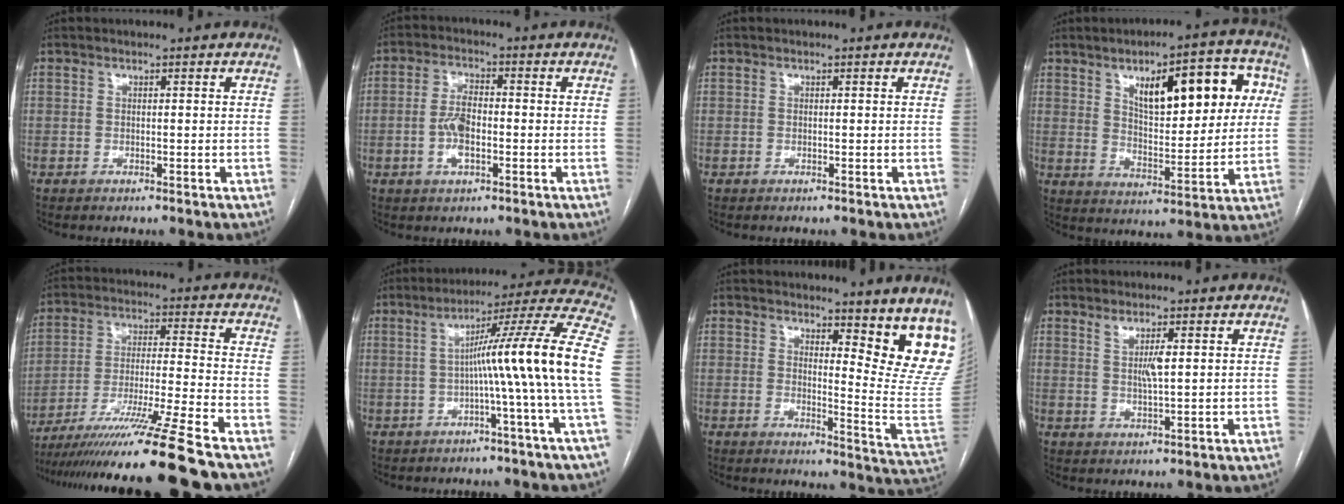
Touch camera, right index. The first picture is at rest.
{"total": 5.4, "force": [-1.2, 2.1, 4.8], "torque": [-0.099, 0.006, -0.023]}
{"total": 0.0}
{"total": 15.9, "force": [5.7, 6.1, 13.6], "torque": [-0.179, 0.028, 0.087]}
{"total": 18.5, "force": [-15.2, -3.2, 10.2], "torque": [-0.171, -0.038, -0.255]}
{"total": 15.0, "force": [-1.8, -2.8, 14.6], "torque": [-0.196, 0.018, -0.036]}
{"total": 12.9, "force": [10.5, 1.6, 7.3], "torque": [-0.069, -0.067, 0.110]}
{"total": 3.0, "force": [1.1, 0.2, 2.8], "torque": [-0.055, -0.002, 0.022]}